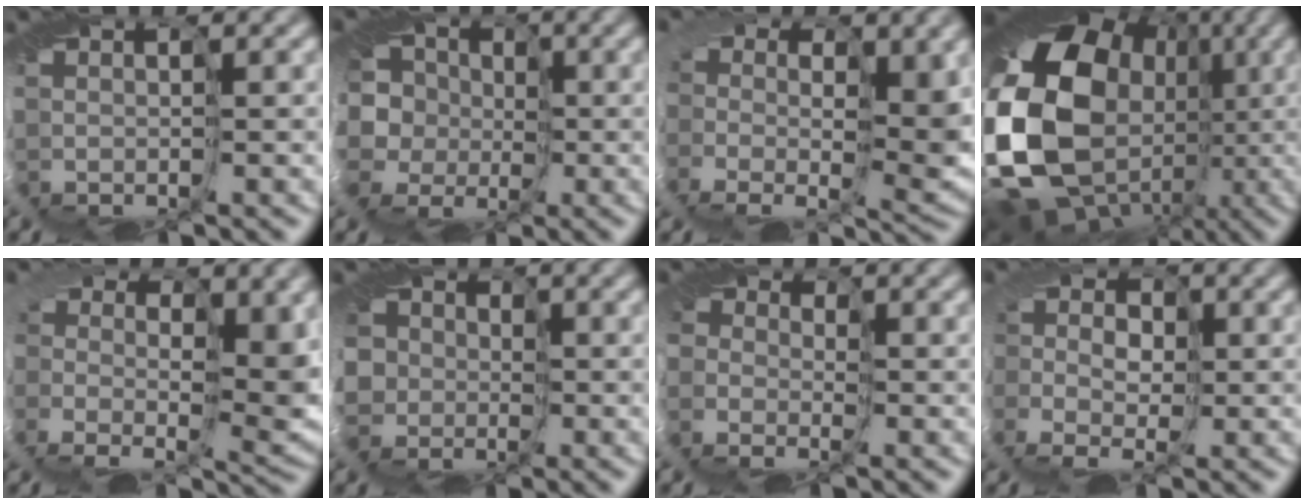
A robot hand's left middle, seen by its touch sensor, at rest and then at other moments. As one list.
[{"total": 6.9, "force": [-1.7, 6.2, 2.3], "torque": [-0.056, 0.018, -0.082]}, {"total": 6.2, "force": [-0.2, 3.7, 4.9], "torque": [-0.075, -0.036, -0.008]}, {"total": 20.6, "force": [-1.6, 17.4, 10.8], "torque": [-0.212, -0.041, -0.090]}, {"total": 7.2, "force": [-0.2, 4.3, 5.7], "torque": [-0.078, -0.035, -0.008]}, {"total": 5.4, "force": [-0.1, 5.1, 1.8], "torque": [-0.038, 0.004, -0.052]}, {"total": 4.4, "force": [-0.6, 4.1, 1.6], "torque": [-0.017, -0.013, -0.037]}, {"total": 3.8, "force": [-1.2, 3.1, 1.7], "torque": [0.007, -0.002, -0.049]}]